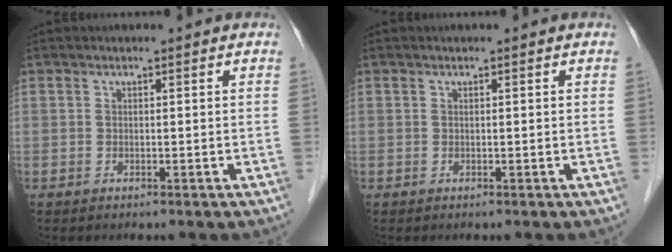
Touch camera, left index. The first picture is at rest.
{"total": 0.0}